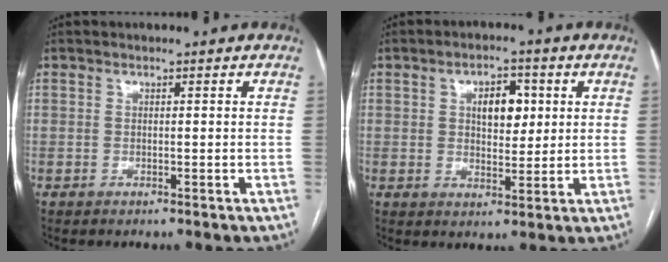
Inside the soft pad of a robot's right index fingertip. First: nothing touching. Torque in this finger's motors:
{"motor_torque": [0.17, 0.02, 0.26, 0.05]}